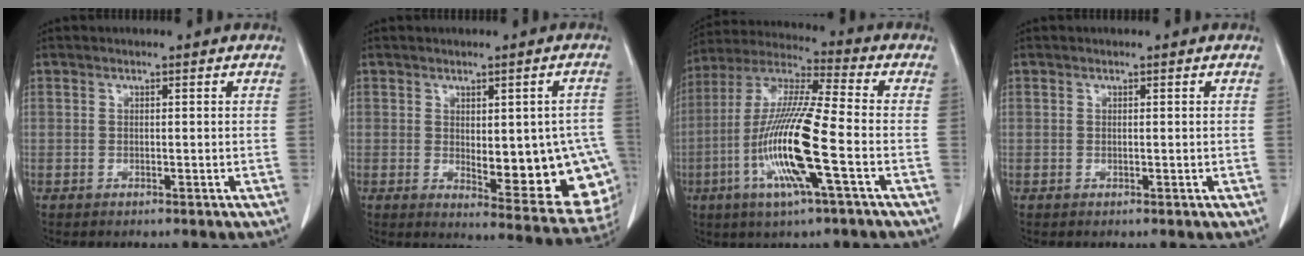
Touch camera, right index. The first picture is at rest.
{"total": 15.9, "force": [-2.2, 5.9, 14.6], "torque": [-0.120, 0.007, -0.007]}
{"total": 15.8, "force": [-4.6, 0.6, 15.2], "torque": [-0.312, -0.011, -0.094]}
{"total": 0.0}